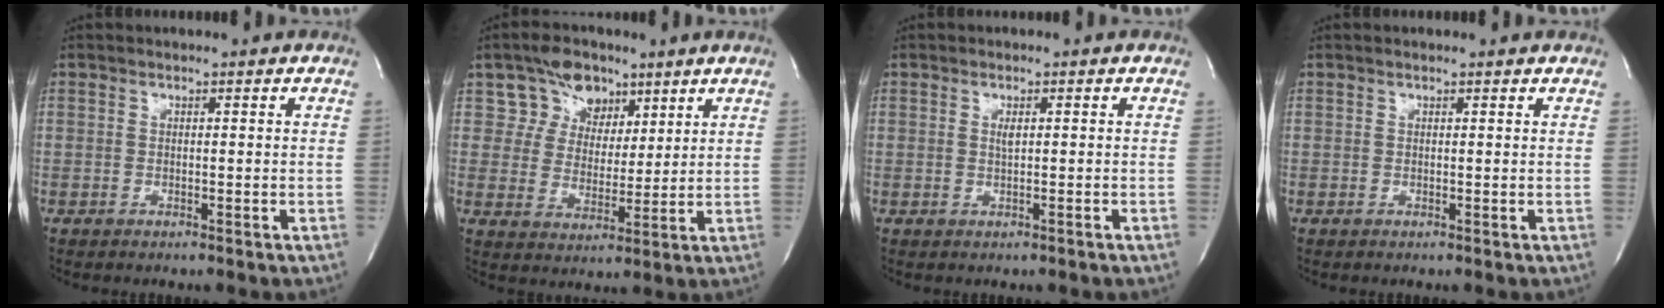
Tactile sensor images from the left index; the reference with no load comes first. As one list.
[{"total": 7.2, "force": [4.5, 5.2, 2.2], "torque": [-0.036, 0.014, 0.084]}, {"total": 1.0, "force": [0.0, 0.1, 1.0], "torque": [-0.020, -0.002, 0.002]}, {"total": 1.2, "force": [1.1, 0.1, 0.4], "torque": [-0.013, 0.009, 0.012]}]